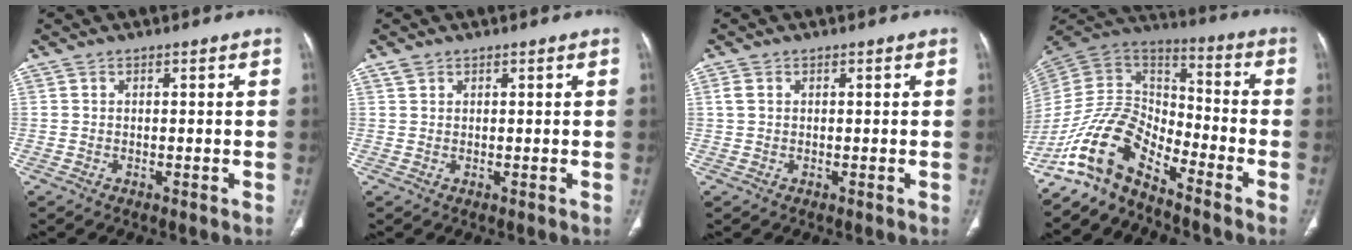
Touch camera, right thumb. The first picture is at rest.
{"total": 1.1, "force": [0.8, 0.7, 0.3], "torque": [-0.005, 0.002, 0.016]}
{"total": 1.5, "force": [0.4, 1.1, 1.0], "torque": [-0.025, 0.006, 0.011]}
{"total": 13.3, "force": [-10.1, 5.5, 6.6], "torque": [-0.119, 0.094, -0.208]}